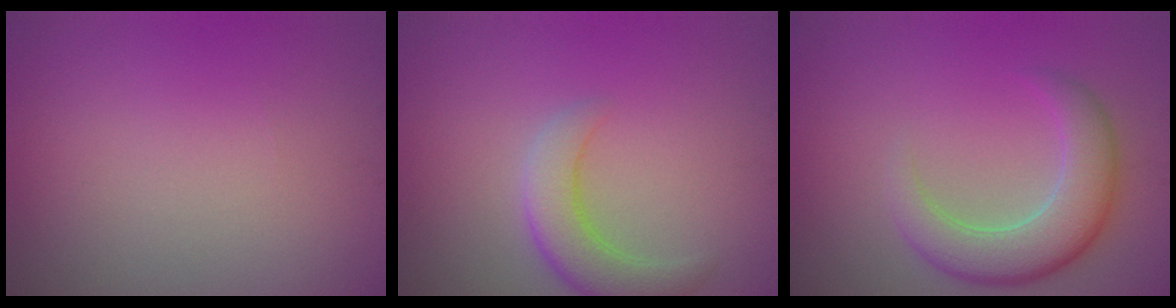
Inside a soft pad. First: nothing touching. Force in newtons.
{"total": 3.9, "press": 3.9, "slide": 0.2}
{"total": 5.4, "press": 5.4, "slide": 0.4}